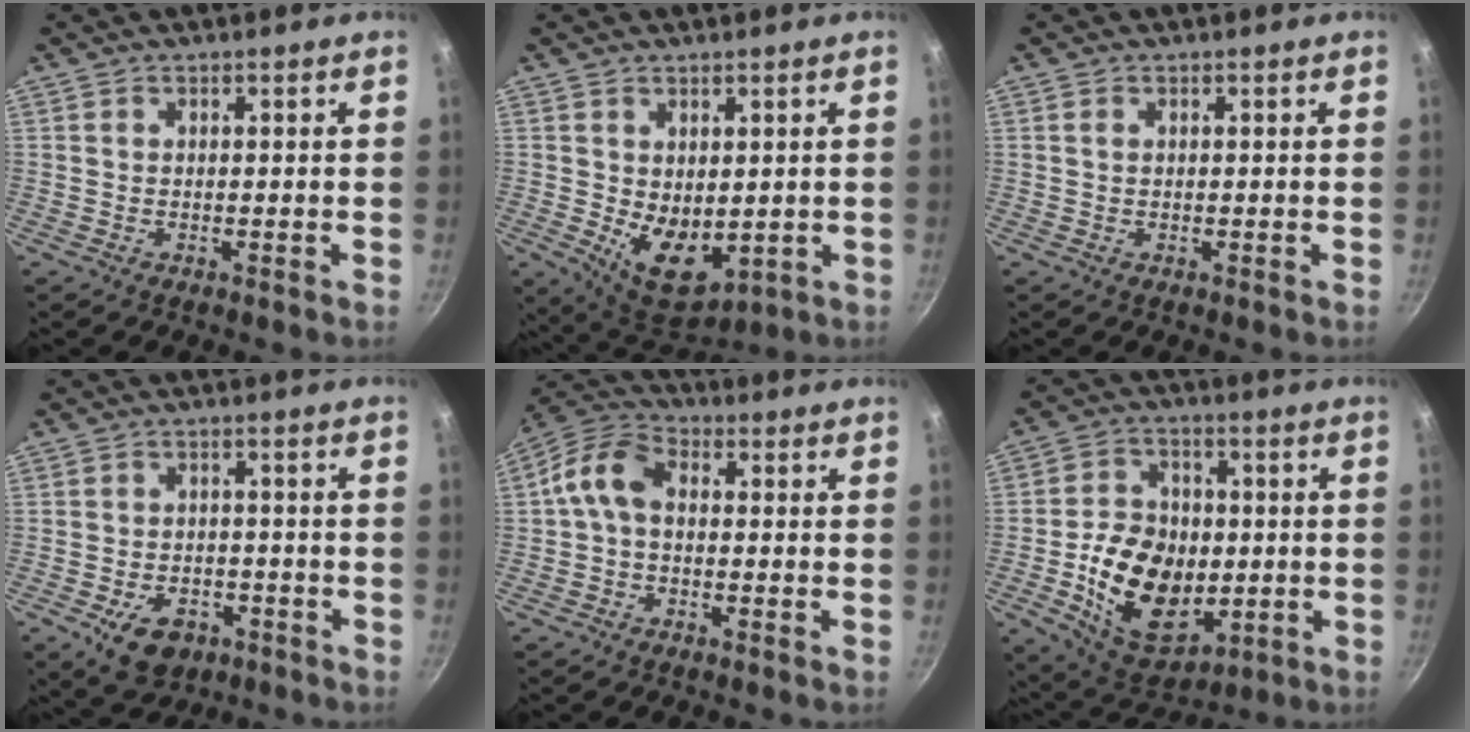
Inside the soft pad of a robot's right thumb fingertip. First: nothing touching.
{"total": 9.3, "force": [0.1, 6.0, 7.0], "torque": [-0.078, -0.023, 0.023]}
{"total": 0.7, "force": [0.2, 0.5, 0.5], "torque": [-0.009, 0.001, 0.004]}
{"total": 8.1, "force": [-3.9, 5.4, 4.6], "torque": [-0.056, 0.017, -0.052]}
{"total": 7.9, "force": [0.0, 5.4, 5.7], "torque": [-0.106, 0.028, -0.016]}
{"total": 18.7, "force": [-2.5, 13.2, 13.0], "torque": [-0.188, 0.009, -0.029]}